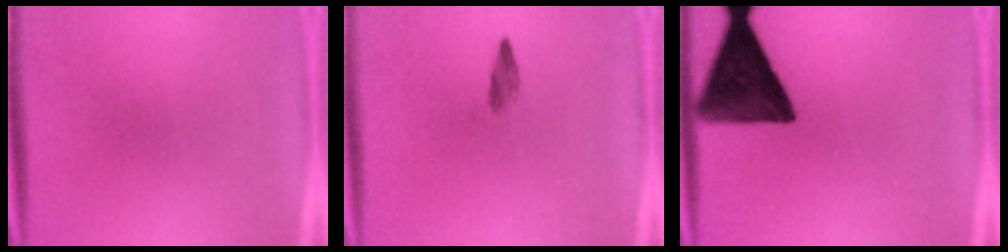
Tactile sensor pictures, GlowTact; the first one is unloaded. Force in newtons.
{"total": 1.4}
{"total": 13.1}